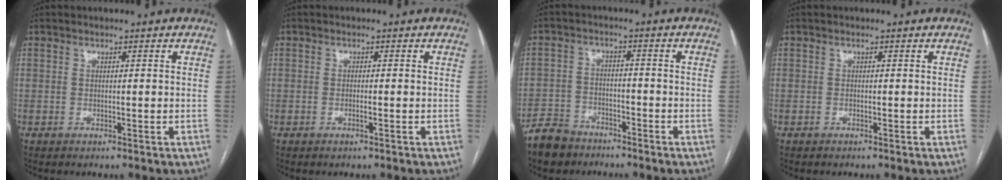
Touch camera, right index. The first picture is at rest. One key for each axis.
{"total": 0.9, "fx": -0.4, "fy": -0.1, "fz": 0.8, "tx": -0.016, "ty": 0.000, "tz": -0.007}
{"total": 6.2, "fx": -5.1, "fy": 3.3, "fz": 1.3, "tx": -0.033, "ty": -0.002, "tz": -0.098}
{"total": 0.0}